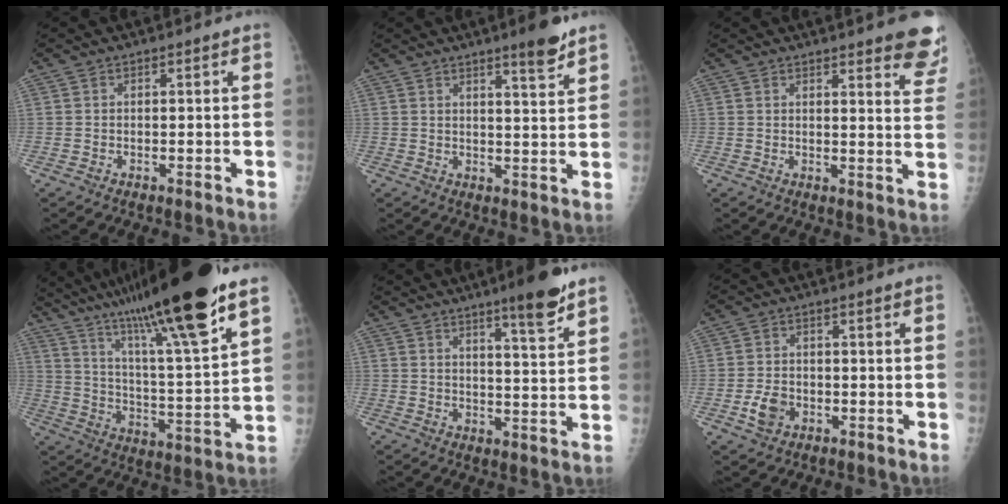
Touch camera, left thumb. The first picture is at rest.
{"total": 5.5, "force": [4.0, 0.3, 3.7], "torque": [-0.044, -0.030, 0.055]}
{"total": 11.9, "force": [9.3, 2.4, 7.1], "torque": [-0.051, -0.045, 0.092]}
{"total": 24.3, "force": [16.5, 2.0, 17.7], "torque": [-0.283, -0.053, 0.280]}
{"total": 8.5, "force": [5.8, 0.7, 6.2], "torque": [-0.081, -0.037, 0.083]}
{"total": 4.3, "force": [-1.7, 3.1, 2.4], "torque": [-0.039, 0.012, -0.029]}